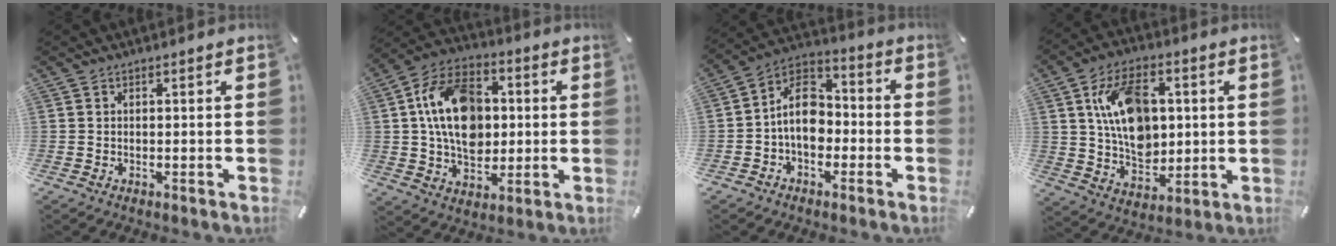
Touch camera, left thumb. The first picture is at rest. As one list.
[{"total": 16.4, "force": [1.5, 12.0, 11.0], "torque": [-0.209, 0.014, 0.028]}, {"total": 10.8, "force": [-1.8, 8.2, 6.8], "torque": [-0.138, 0.017, -0.034]}, {"total": 15.0, "force": [3.0, 10.4, 10.3], "torque": [-0.179, 0.009, 0.055]}]